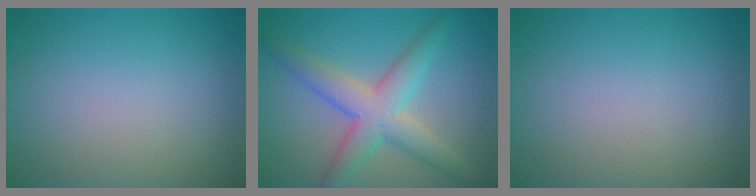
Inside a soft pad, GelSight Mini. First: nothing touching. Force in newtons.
{"total": 5.3, "press": 5.3, "slide": 0.1}
{"total": 0.0}